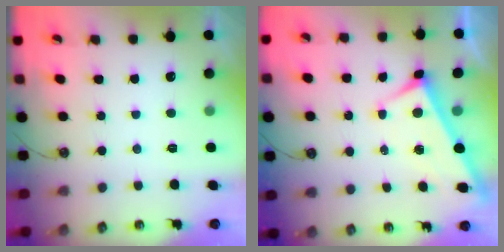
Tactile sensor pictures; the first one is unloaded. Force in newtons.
{"total": 3.9, "press": 3.9, "slide": 0.2}